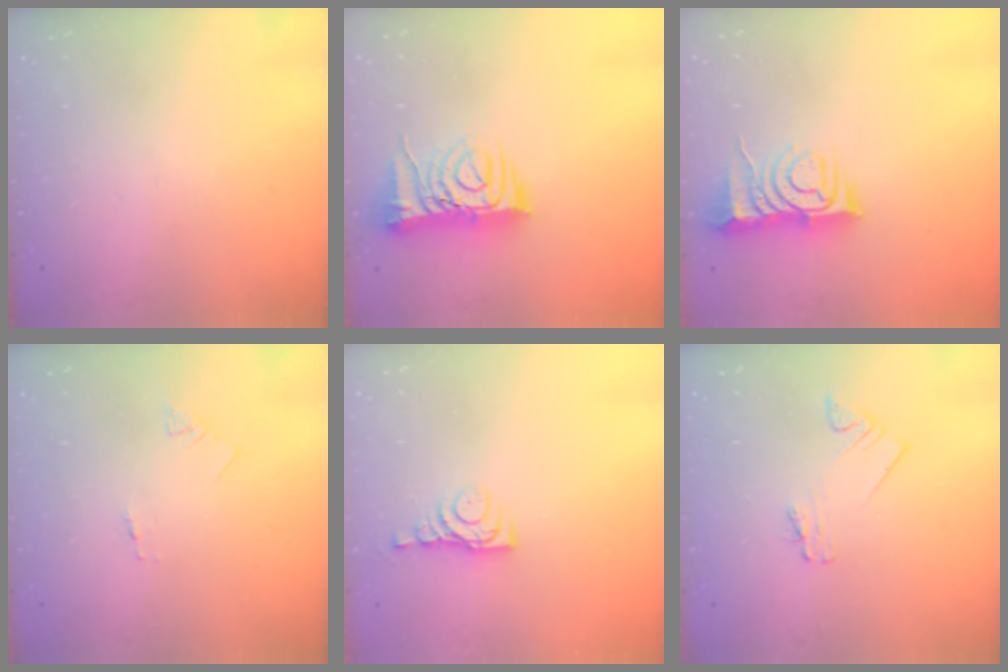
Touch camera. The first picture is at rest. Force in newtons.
{"total": 10.1, "press": 10.0, "slide": 1.4}
{"total": 8.9, "press": 8.8, "slide": 1.2}
{"total": 1.3, "press": 1.2, "slide": 0.1}
{"total": 5.0, "press": 4.9, "slide": 0.7}
{"total": 2.0, "press": 2.0, "slide": 0.3}